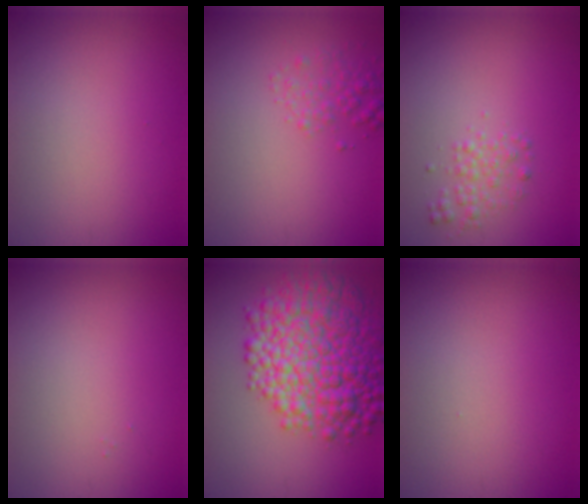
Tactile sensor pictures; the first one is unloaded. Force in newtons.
{"total": 1.8, "press": 1.8, "slide": 0.1}
{"total": 1.6, "press": 1.6, "slide": 0.0}
{"total": 0.0}
{"total": 10.5, "press": 10.5, "slide": 0.0}
{"total": 0.0}